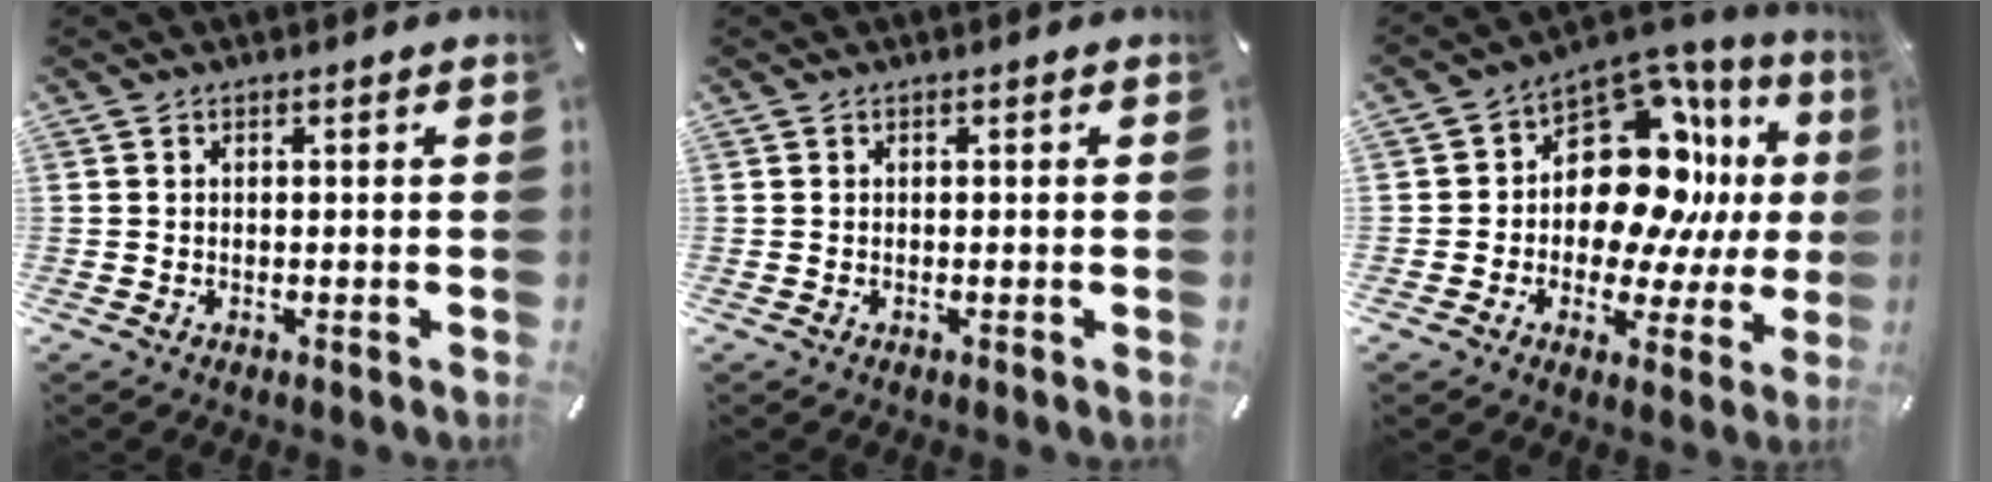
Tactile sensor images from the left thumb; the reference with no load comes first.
{"total": 0.0}
{"total": 18.0, "force": [3.8, 12.3, 12.6], "torque": [-0.201, -0.037, 0.066]}